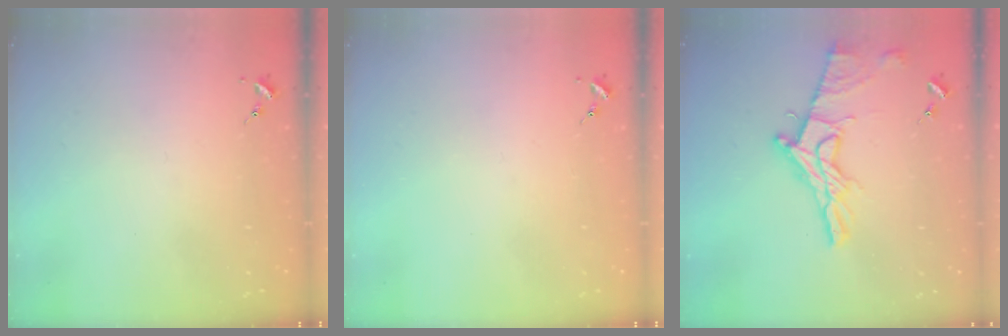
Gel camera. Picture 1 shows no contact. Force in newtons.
{"total": 0.0}
{"total": 15.6, "press": 15.5, "slide": 1.6}